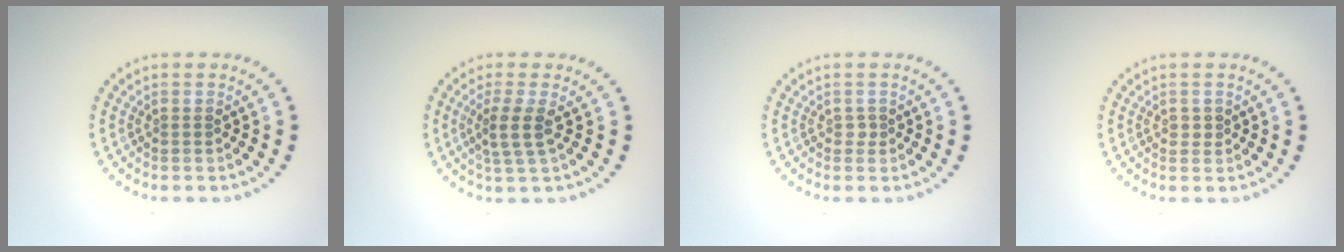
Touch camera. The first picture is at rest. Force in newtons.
{"total": 2.5, "press": 2.0, "slide": 1.5}
{"total": 0.5, "press": 0.4, "slide": 0.3}
{"total": 0.9, "press": 0.9, "slide": 0.2}